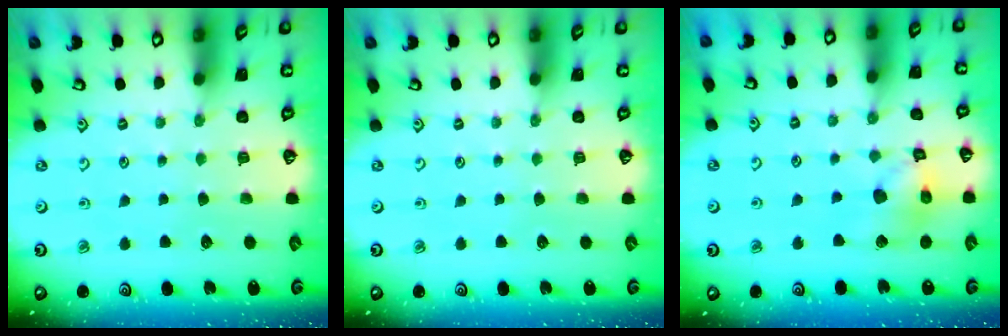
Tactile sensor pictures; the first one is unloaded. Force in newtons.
{"total": 0.0}
{"total": 12.8, "press": 12.7, "slide": 1.8}